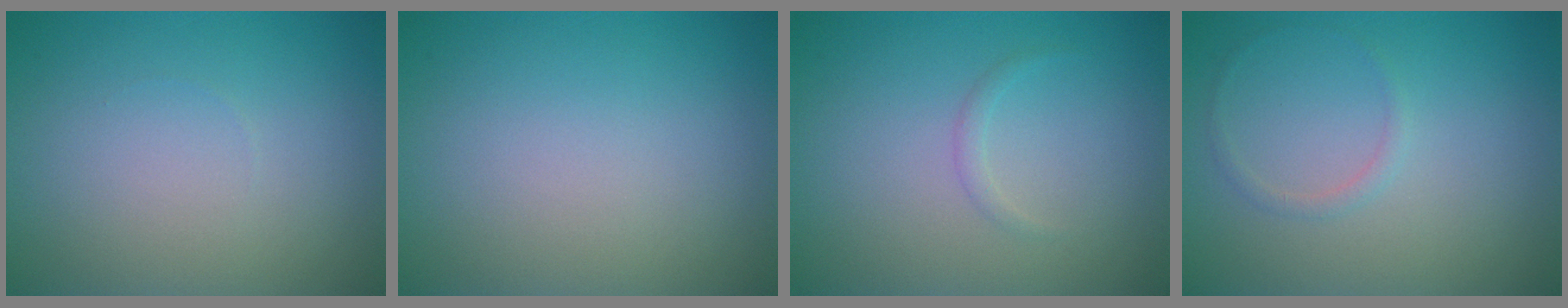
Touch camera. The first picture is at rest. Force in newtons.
{"total": 0.0}
{"total": 0.7, "press": 0.7, "slide": 0.0}
{"total": 0.8, "press": 0.8, "slide": 0.1}